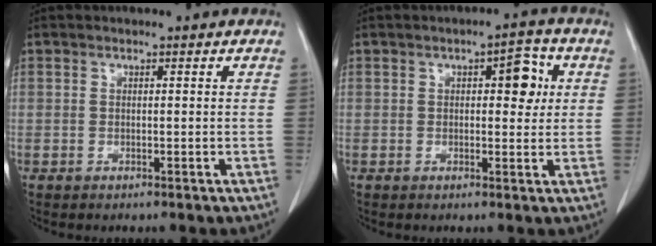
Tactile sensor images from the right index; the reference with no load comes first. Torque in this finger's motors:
{"motor_torque": [0.35, 0.34, 0.06, 0.04]}